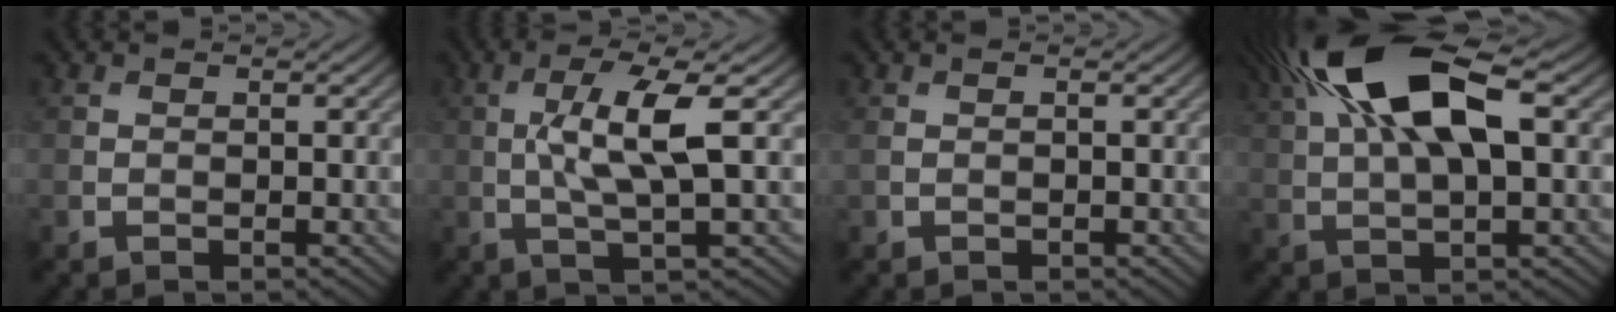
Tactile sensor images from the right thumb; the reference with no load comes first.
{"total": 6.8, "force": [0.7, 1.3, 6.6], "torque": [-0.129, 0.008, 0.012]}
{"total": 1.2, "force": [-0.1, 0.8, 0.9], "torque": [-0.028, -0.001, -0.001]}
{"total": 15.2, "force": [5.3, 6.1, 12.9], "torque": [-0.255, 0.027, 0.079]}